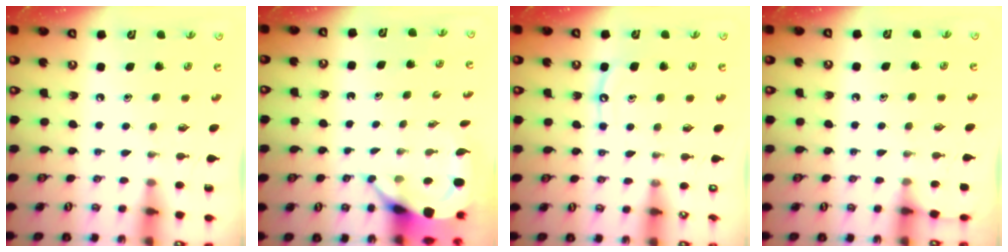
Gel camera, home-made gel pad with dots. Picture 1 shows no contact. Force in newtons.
{"total": 5.1, "press": 5.0, "slide": 0.7}
{"total": 6.6, "press": 6.6, "slide": 0.7}
{"total": 3.3, "press": 3.3, "slide": 0.5}